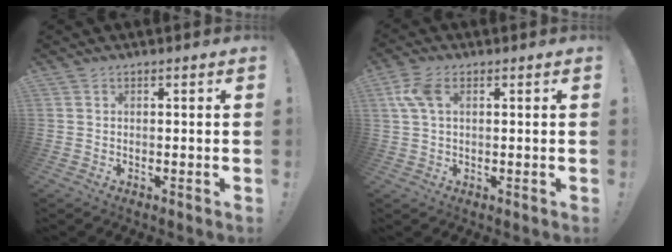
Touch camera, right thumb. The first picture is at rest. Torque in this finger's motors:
{"motor_torque": [1.03, 1.17, 0.64, 0.25, 0.01]}